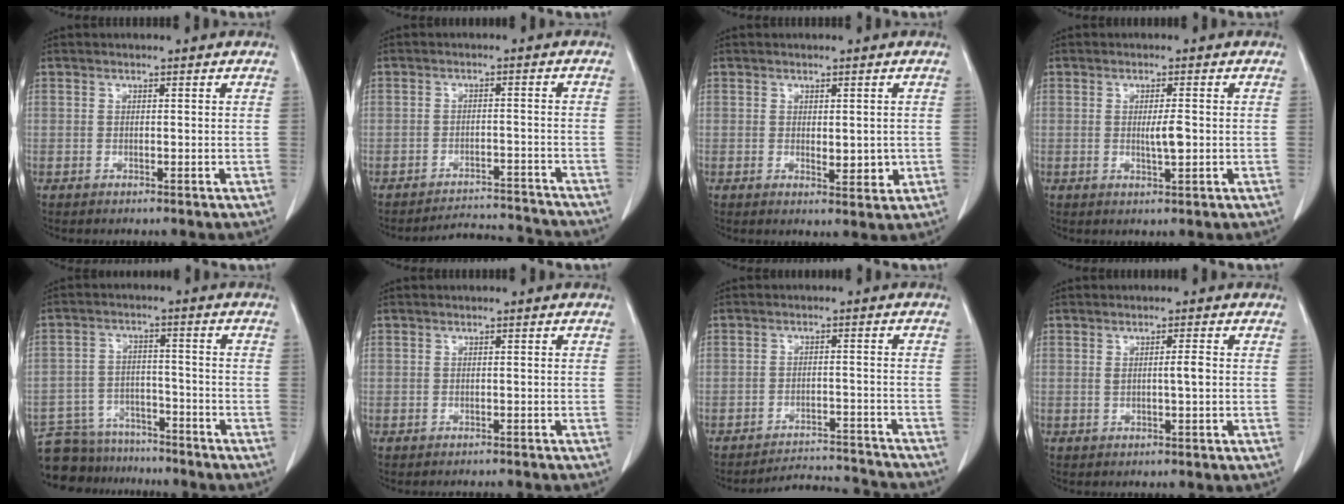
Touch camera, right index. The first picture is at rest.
{"total": 7.2, "force": [-7.0, 0.5, -1.3], "torque": [0.019, 0.022, -0.098]}
{"total": 3.0, "force": [-0.1, 1.3, 2.7], "torque": [-0.037, -0.007, 0.005]}
{"total": 2.7, "force": [-0.2, 0.3, 2.7], "torque": [-0.049, -0.003, -0.002]}
{"total": 10.7, "force": [-9.7, 4.6, 0.6], "torque": [-0.011, 0.021, -0.151]}
{"total": 2.3, "force": [-1.9, 1.2, 0.2], "torque": [-0.003, 0.002, -0.029]}
{"total": 7.1, "force": [-7.0, 0.3, -1.3], "torque": [0.020, 0.020, -0.100]}
{"total": 2.1, "force": [0.1, 0.0, 2.1], "torque": [-0.037, 0.000, 0.002]}